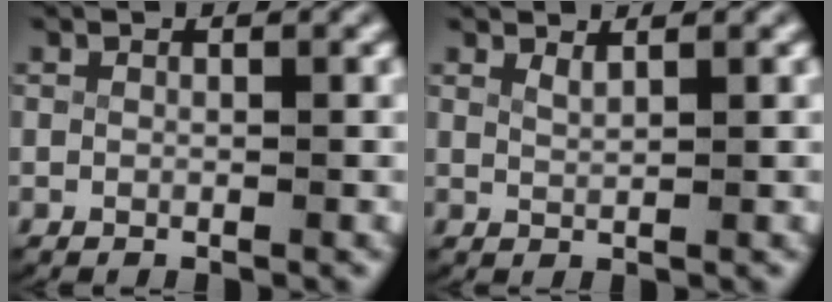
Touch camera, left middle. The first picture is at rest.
{"total": 1.1, "force": [1.0, -0.3, 0.3], "torque": [-0.012, -0.008, 0.025]}